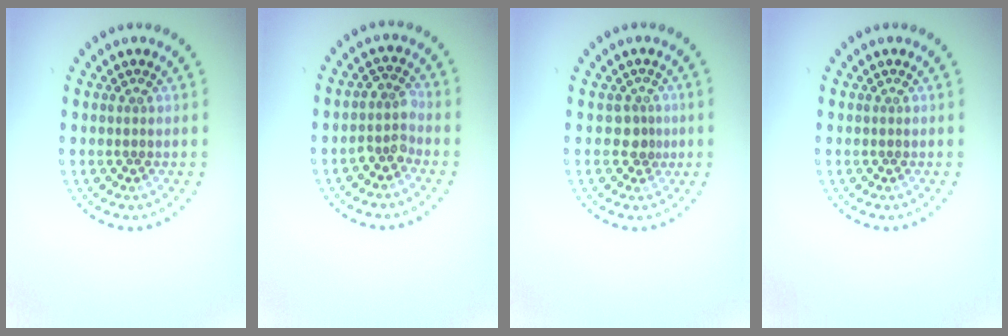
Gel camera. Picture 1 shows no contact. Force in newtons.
{"total": 2.0, "press": 1.6, "slide": 1.2}
{"total": 1.7, "press": 1.3, "slide": 1.1}
{"total": 0.0}